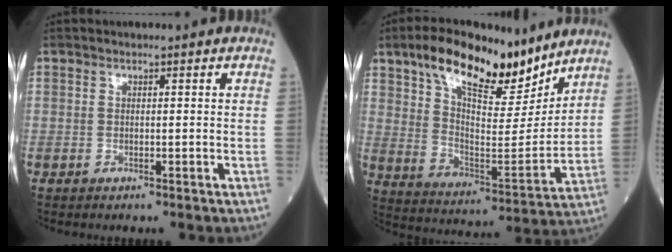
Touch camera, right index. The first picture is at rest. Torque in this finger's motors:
{"motor_torque": [1.12, 1.02, 0.39, 0.09]}